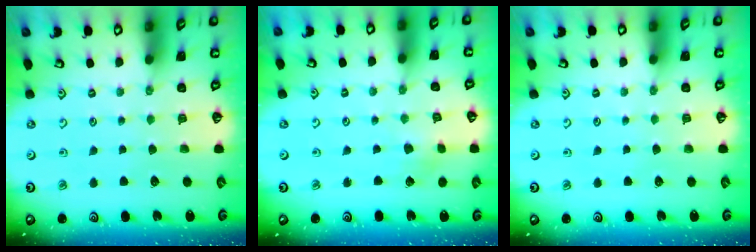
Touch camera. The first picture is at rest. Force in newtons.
{"total": 2.6, "press": 2.6, "slide": 0.5}
{"total": 0.0}